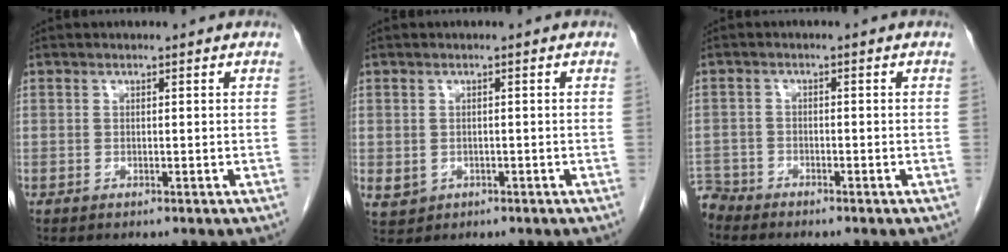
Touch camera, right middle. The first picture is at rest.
{"total": 2.6, "force": [-0.6, 2.3, 0.9], "torque": [-0.016, 0.000, 0.004]}
{"total": 3.4, "force": [-3.3, 0.8, -0.5], "torque": [0.011, -0.007, -0.064]}